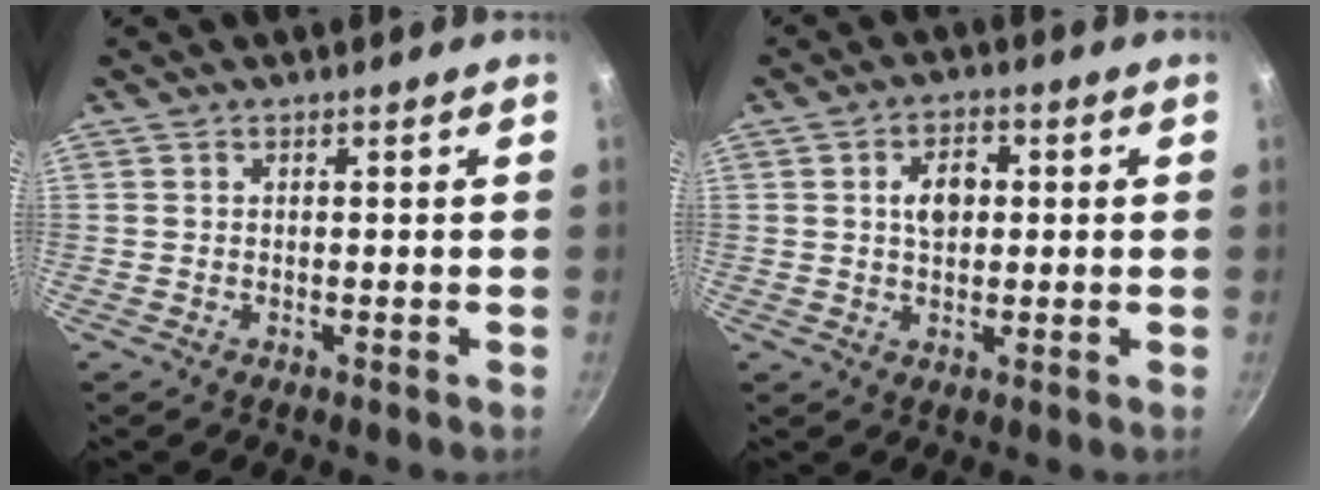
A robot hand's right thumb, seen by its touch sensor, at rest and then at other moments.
{"total": 5.4, "force": [0.8, 3.6, 4.0], "torque": [-0.046, 0.008, 0.010]}